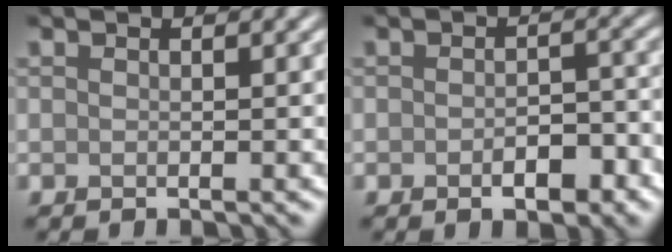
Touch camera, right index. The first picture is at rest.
{"total": 3.3, "force": [-1.4, 1.7, 2.5], "torque": [-0.036, -0.002, -0.018]}